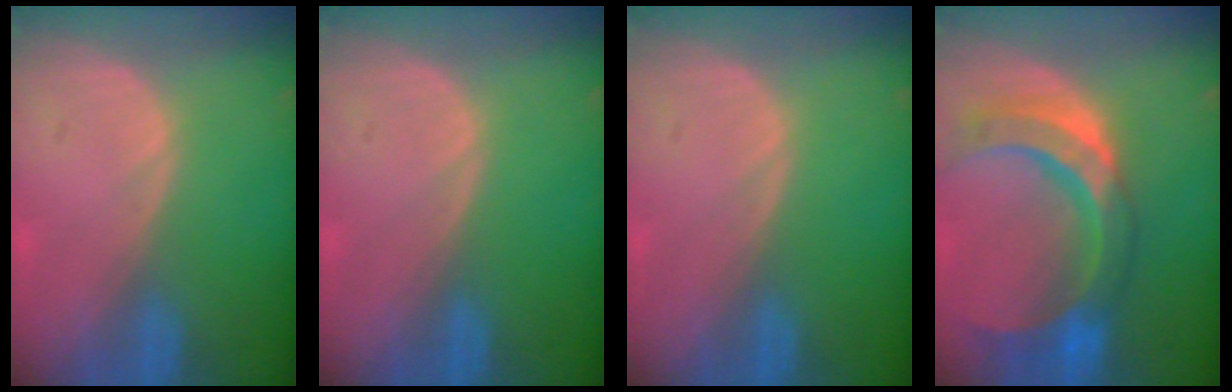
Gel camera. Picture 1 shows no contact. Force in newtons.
{"total": 0.0}
{"total": 0.0}
{"total": 11.6, "press": 9.8, "slide": 6.2}